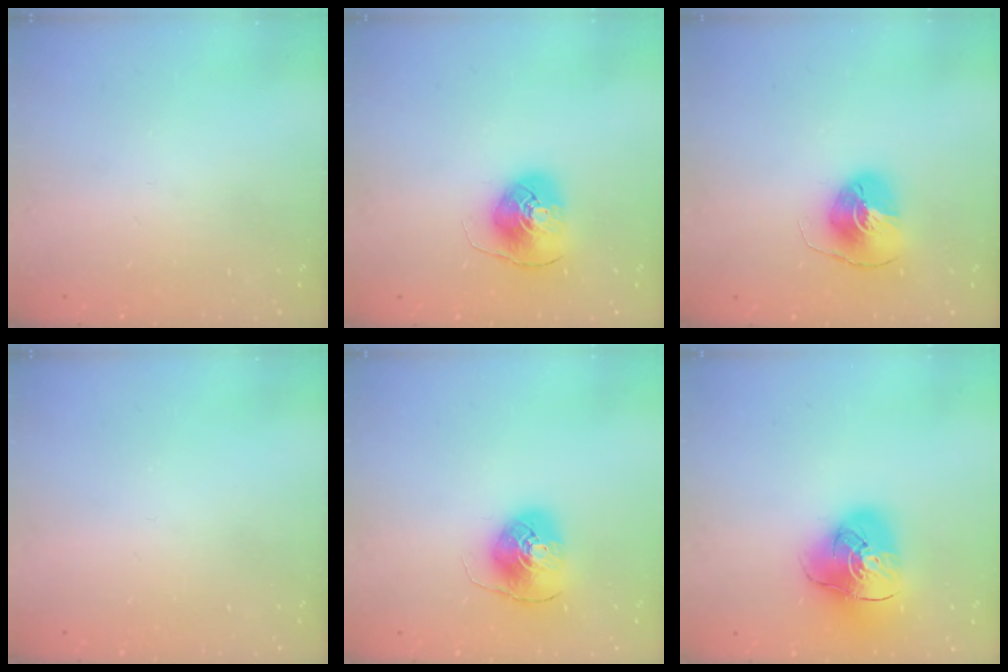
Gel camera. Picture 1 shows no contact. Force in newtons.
{"total": 9.2, "press": 9.1, "slide": 1.0}
{"total": 8.1, "press": 8.1, "slide": 0.3}
{"total": 0.0}
{"total": 8.1, "press": 8.1, "slide": 0.6}
{"total": 13.9, "press": 13.8, "slide": 1.7}